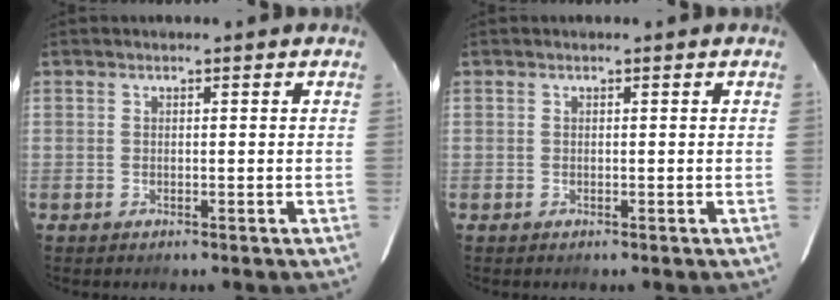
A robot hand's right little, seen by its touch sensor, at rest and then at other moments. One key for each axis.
{"total": 0.0}